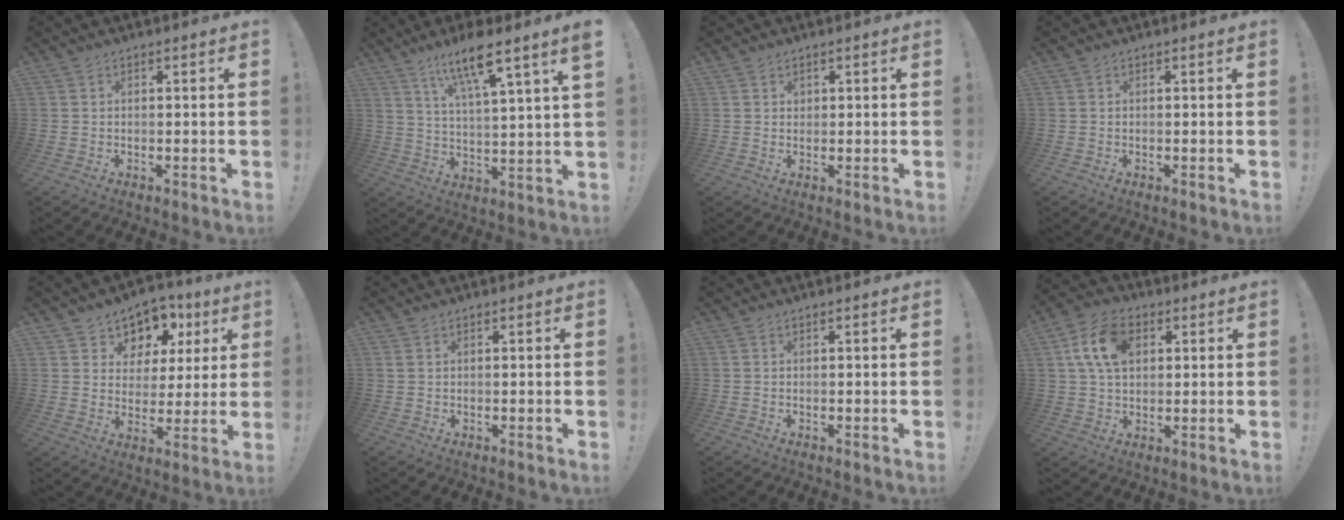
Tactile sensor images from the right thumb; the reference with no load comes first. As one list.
[{"total": 11.8, "force": [8.0, 0.7, 8.7], "torque": [-0.150, -0.039, 0.124]}, {"total": 1.3, "force": [0.7, 1.1, 0.2], "torque": [0.011, -0.005, 0.009]}, {"total": 0.0}, {"total": 8.5, "force": [4.7, 6.7, 2.3], "torque": [-0.032, -0.037, 0.089]}, {"total": 0.7, "force": [0.4, 0.3, 0.4], "torque": [-0.009, 0.002, 0.008]}, {"total": 0.0}, {"total": 12.6, "force": [3.8, 8.5, 8.5], "torque": [-0.156, 0.010, 0.073]}]